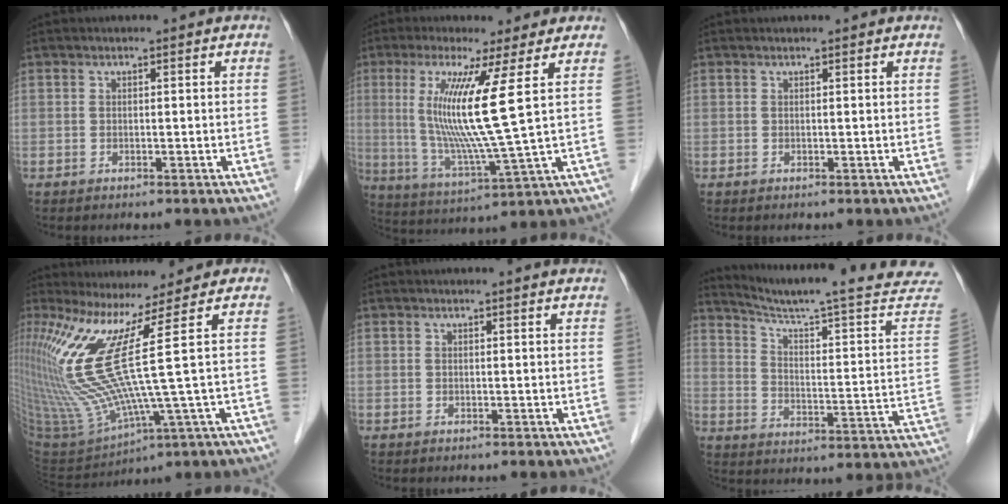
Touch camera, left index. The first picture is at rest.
{"total": 12.1, "force": [3.0, -1.8, 11.6], "torque": [-0.232, -0.027, 0.057]}
{"total": 1.2, "force": [1.1, 0.1, 0.2], "torque": [-0.010, 0.010, 0.013]}
{"total": 13.3, "force": [5.7, -3.3, 11.6], "torque": [-0.243, -0.018, 0.118]}
{"total": 3.0, "force": [2.8, -0.3, 0.8], "torque": [-0.016, 0.002, 0.024]}
{"total": 24.9, "force": [22.5, -0.2, 10.5], "torque": [-0.155, -0.084, 0.289]}